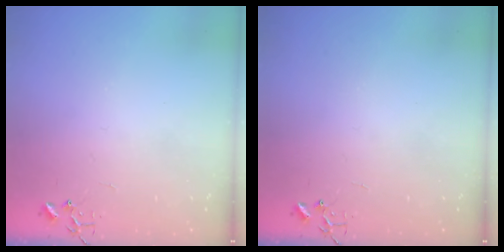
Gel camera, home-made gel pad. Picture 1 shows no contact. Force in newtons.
{"total": 0.0}